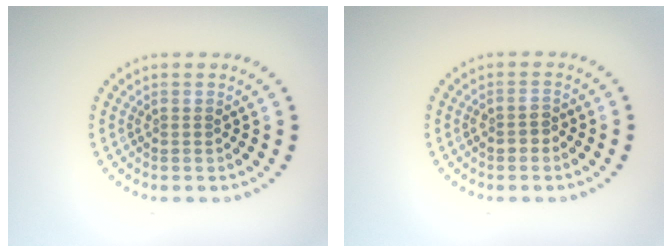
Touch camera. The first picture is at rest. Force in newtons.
{"total": 1.4, "press": 1.3, "slide": 0.5}